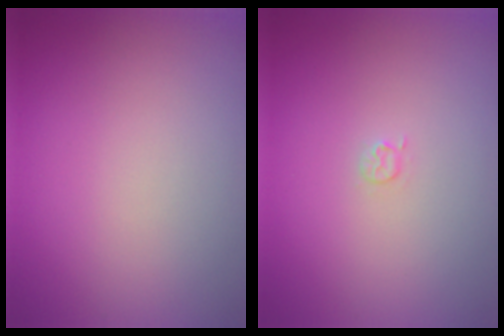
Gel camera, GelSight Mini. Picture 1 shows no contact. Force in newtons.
{"total": 0.7, "press": 0.7, "slide": 0.1}